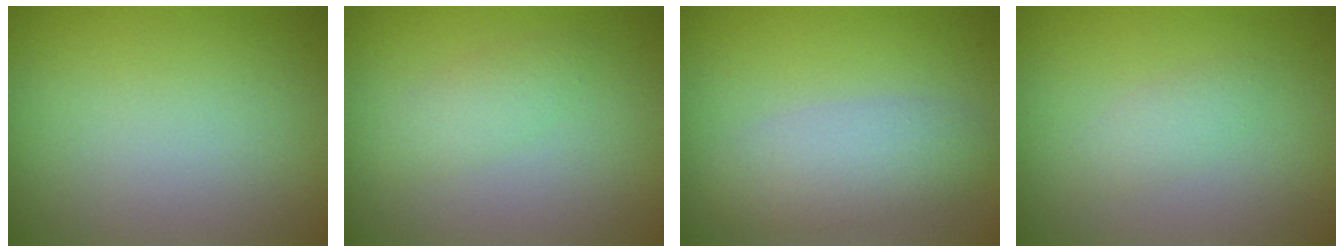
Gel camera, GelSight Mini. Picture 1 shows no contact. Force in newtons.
{"total": 1.7, "press": 1.7, "slide": 0.0}
{"total": 3.7, "press": 3.7, "slide": 0.0}
{"total": 1.3, "press": 1.3, "slide": 0.1}